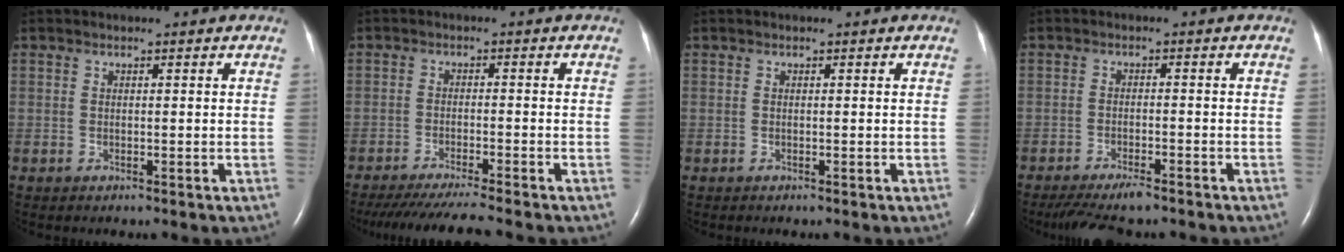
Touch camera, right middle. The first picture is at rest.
{"total": 9.7, "force": [-8.7, -1.0, 4.2], "torque": [-0.055, -0.026, -0.139]}
{"total": 0.0}
{"total": 6.8, "force": [-5.6, 1.3, 3.6], "torque": [-0.060, -0.015, -0.093]}